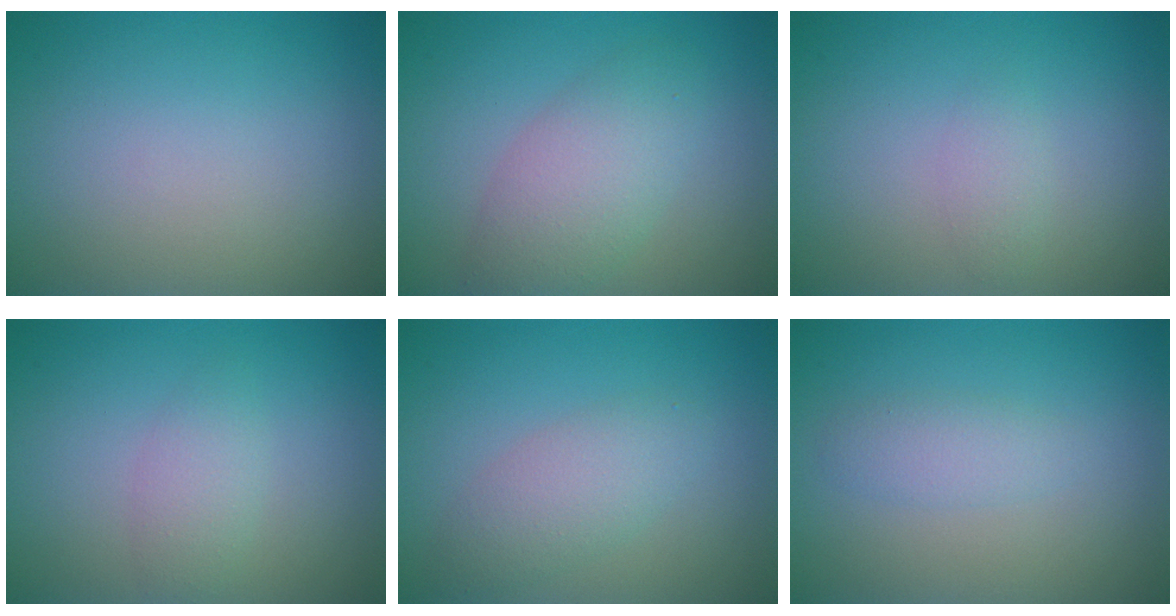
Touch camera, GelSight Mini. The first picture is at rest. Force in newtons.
{"total": 4.4, "press": 4.3, "slide": 0.4}
{"total": 1.1, "press": 1.1, "slide": 0.0}
{"total": 1.8, "press": 1.8, "slide": 0.1}
{"total": 2.9, "press": 2.9, "slide": 0.1}
{"total": 1.6, "press": 1.6, "slide": 0.1}